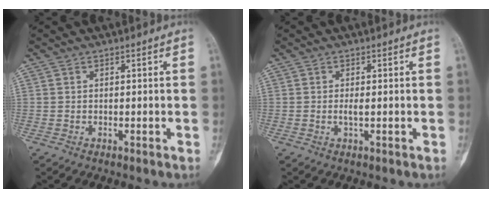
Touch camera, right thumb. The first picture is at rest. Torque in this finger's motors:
{"motor_torque": [0.53, 0.36, 0.31, -0.19, 0.03]}